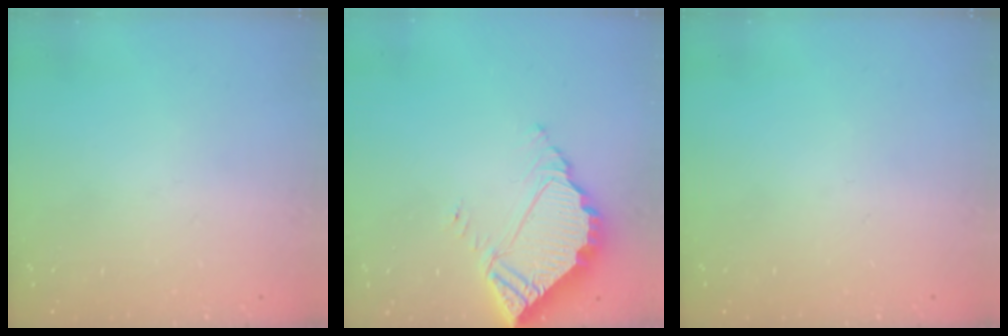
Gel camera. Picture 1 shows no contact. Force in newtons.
{"total": 5.9, "press": 5.9, "slide": 0.4}
{"total": 0.0}